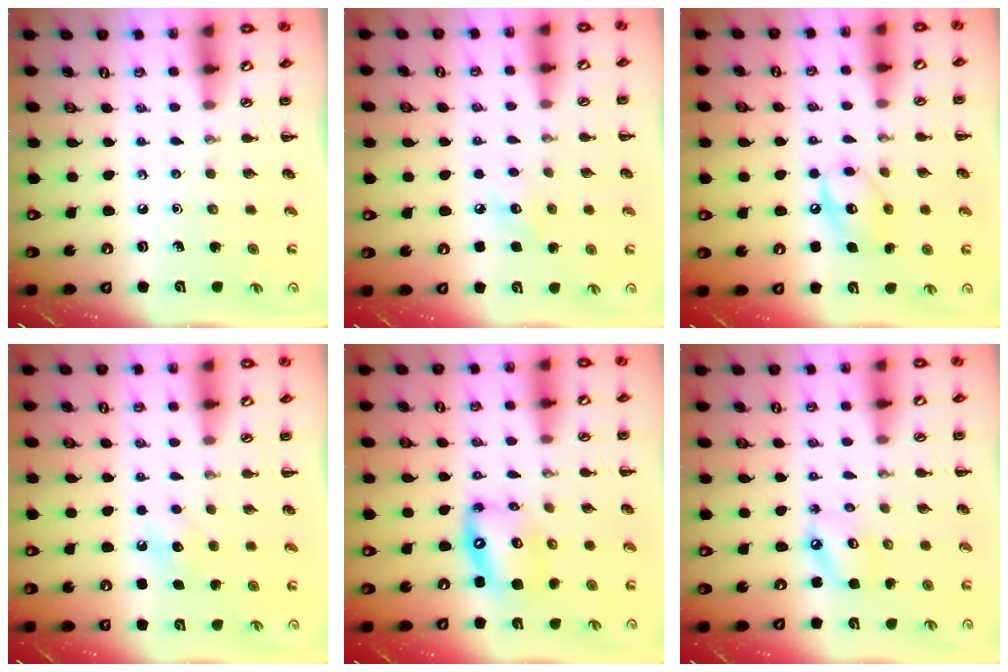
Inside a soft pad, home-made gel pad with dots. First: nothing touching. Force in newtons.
{"total": 6.7, "press": 6.4, "slide": 1.9}
{"total": 10.6, "press": 10.5, "slide": 0.8}
{"total": 6.7, "press": 6.5, "slide": 1.7}
{"total": 13.0, "press": 12.5, "slide": 3.6}
{"total": 5.5, "press": 5.4, "slide": 0.7}